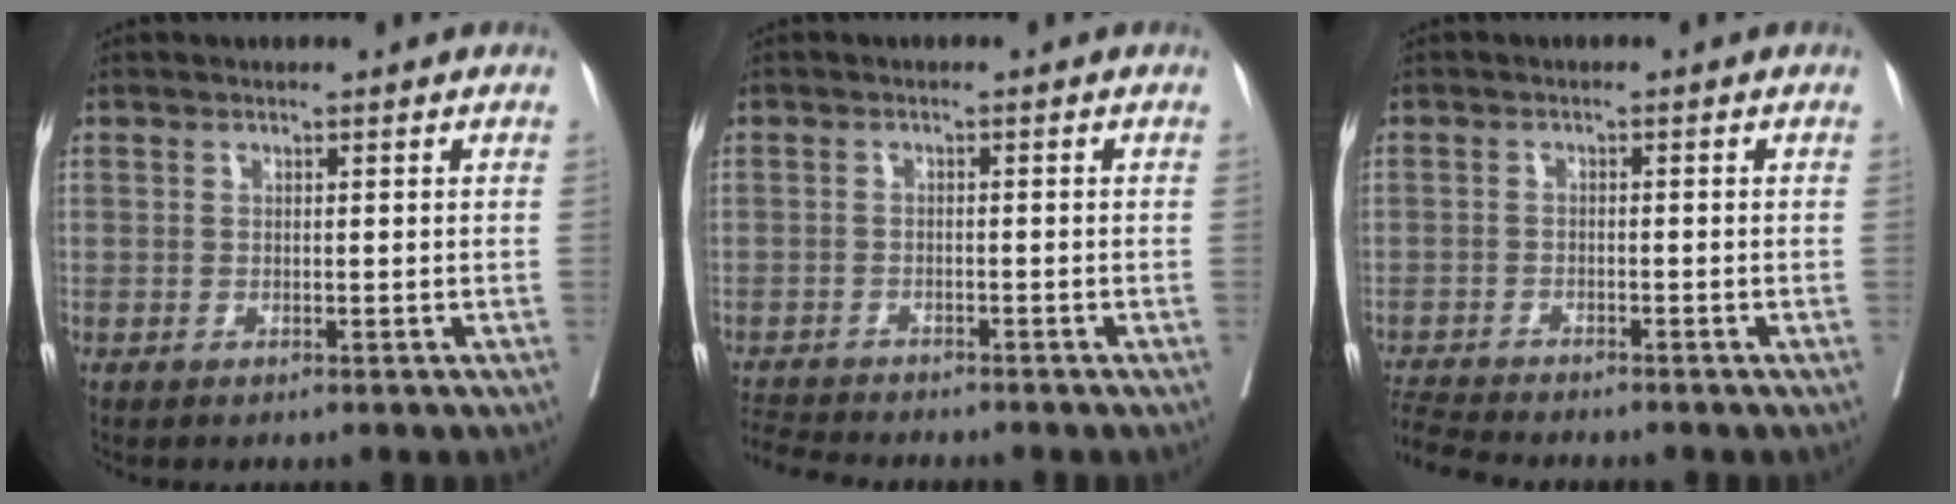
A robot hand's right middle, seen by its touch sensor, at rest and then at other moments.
{"total": 5.4, "force": [-5.3, 0.4, 1.1], "torque": [-0.021, -0.017, -0.090]}
{"total": 5.6, "force": [-5.5, -0.1, 1.1], "torque": [-0.025, -0.019, -0.097]}